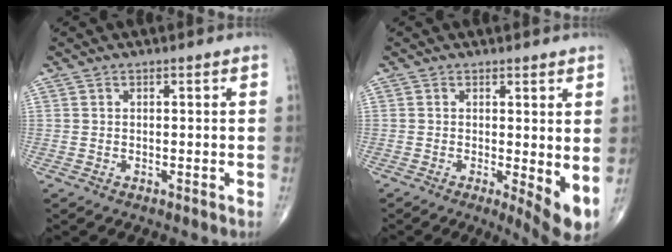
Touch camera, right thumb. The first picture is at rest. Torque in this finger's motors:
{"motor_torque": [0.11, 0.66, 0.42, 0.15, 0.21]}